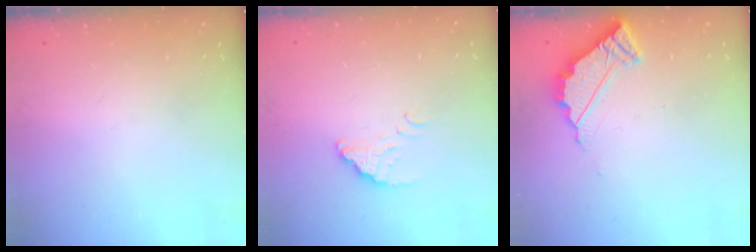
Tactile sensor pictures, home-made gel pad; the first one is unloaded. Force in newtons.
{"total": 1.8, "press": 1.8, "slide": 0.0}
{"total": 5.0, "press": 4.9, "slide": 0.2}